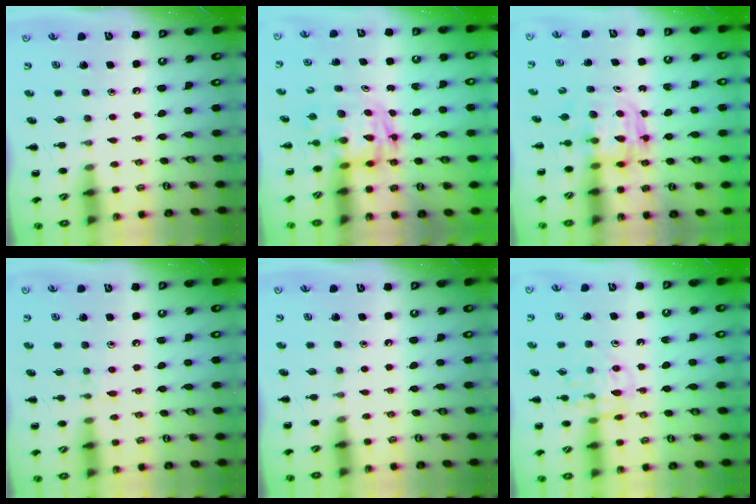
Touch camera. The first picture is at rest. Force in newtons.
{"total": 2.7, "press": 2.6, "slide": 0.5}
{"total": 3.8, "press": 3.8, "slide": 0.3}
{"total": 3.9, "press": 3.7, "slide": 1.3}
{"total": 0.0}
{"total": 11.4, "press": 11.4, "slide": 0.7}